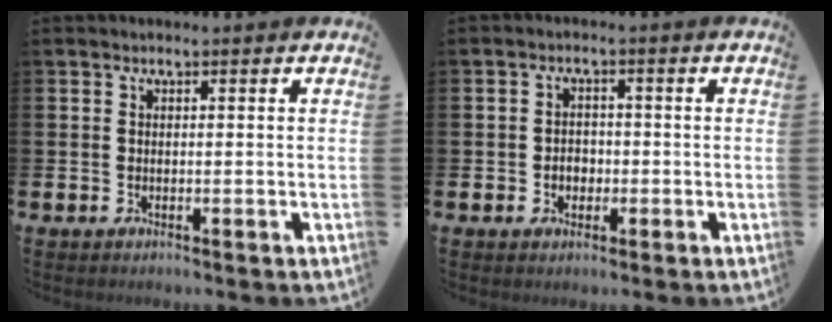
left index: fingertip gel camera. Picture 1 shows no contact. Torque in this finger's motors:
{"motor_torque": [0.20, -0.12, 0.02, 0.05]}